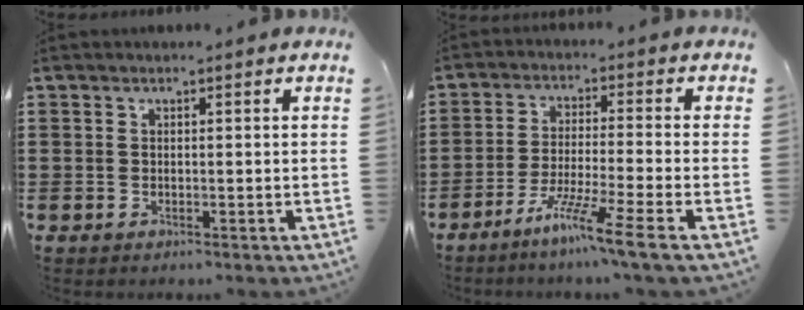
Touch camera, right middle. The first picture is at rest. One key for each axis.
{"total": 7.7, "fx": -5.6, "fy": -1.1, "fz": 5.2, "tx": -0.098, "ty": -0.014, "tz": -0.110}